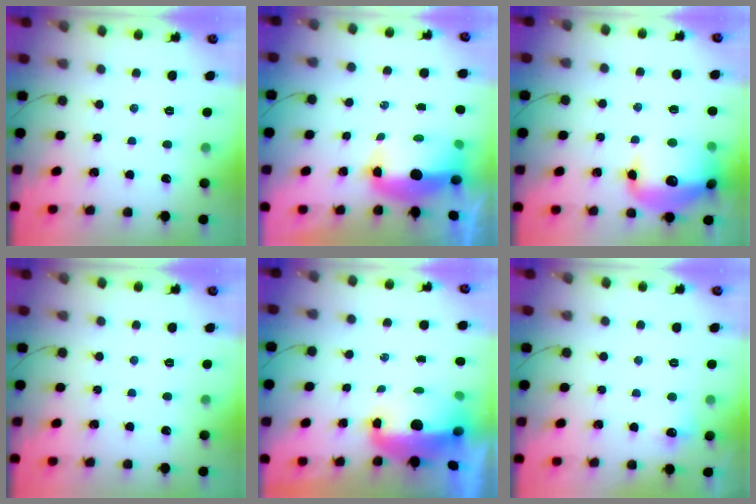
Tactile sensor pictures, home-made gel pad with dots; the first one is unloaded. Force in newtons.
{"total": 9.6, "press": 9.4, "slide": 2.2}
{"total": 17.4, "press": 17.1, "slide": 2.8}
{"total": 0.0}
{"total": 14.6, "press": 9.4, "slide": 11.1}
{"total": 5.3, "press": 5.0, "slide": 1.7}